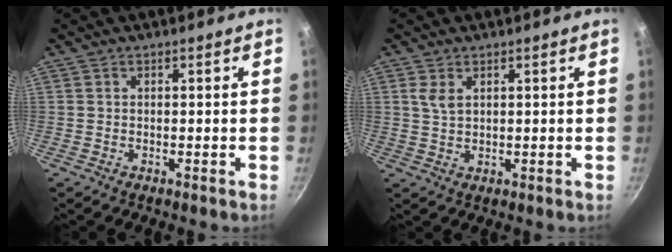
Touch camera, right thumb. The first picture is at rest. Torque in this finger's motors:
{"motor_torque": [0.57, 0.24, -0.46, 0.04, 0.17]}